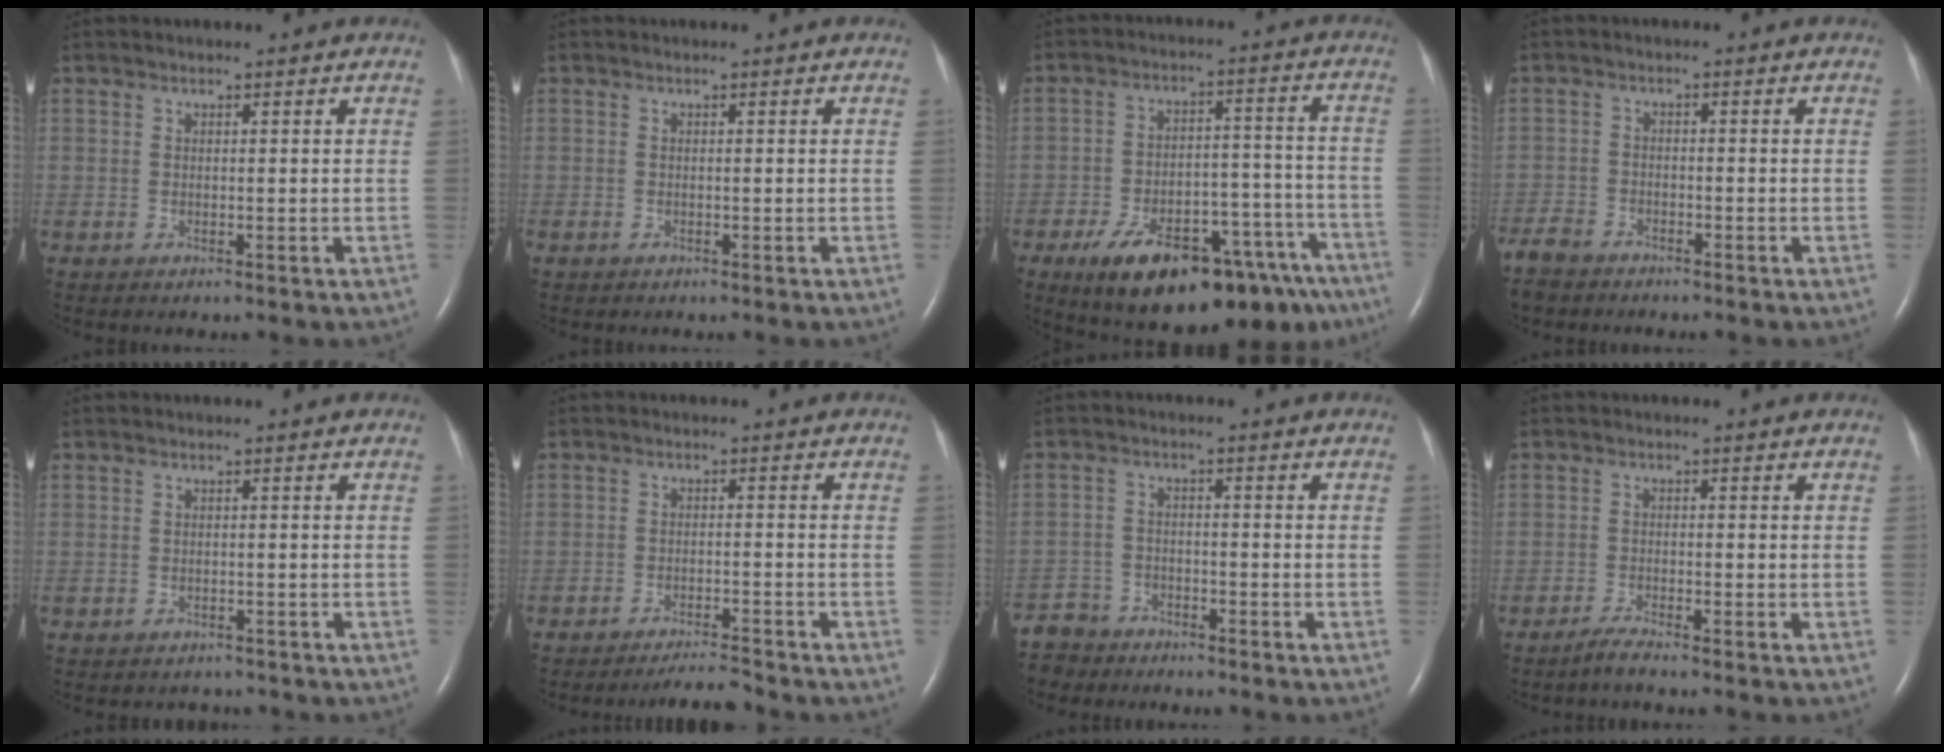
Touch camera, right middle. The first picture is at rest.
{"total": 2.5, "force": [-1.5, 1.3, 1.6], "torque": [-0.046, -0.008, -0.025]}
{"total": 22.5, "force": [-15.5, 8.1, 14.1], "torque": [-0.143, 0.030, -0.218]}
{"total": 4.7, "force": [-4.2, 1.6, 1.2], "torque": [-0.027, -0.011, -0.083]}
{"total": 1.6, "force": [-1.5, 0.7, -0.1], "torque": [-0.003, -0.001, -0.019]}
{"total": 3.6, "force": [-3.5, -0.6, 0.6], "torque": [-0.014, -0.016, -0.057]}
{"total": 6.9, "force": [-6.2, 3.0, 0.0], "torque": [-0.006, -0.006, -0.118]}
{"total": 2.0, "force": [-1.7, -0.4, 0.9], "torque": [-0.028, -0.005, -0.037]}